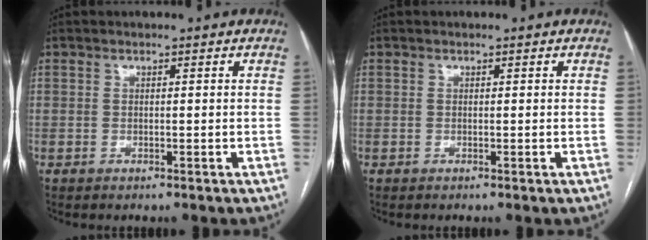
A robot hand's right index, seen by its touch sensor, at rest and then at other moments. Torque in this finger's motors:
{"motor_torque": [0.09, 0.03, 0.04, 0.01]}